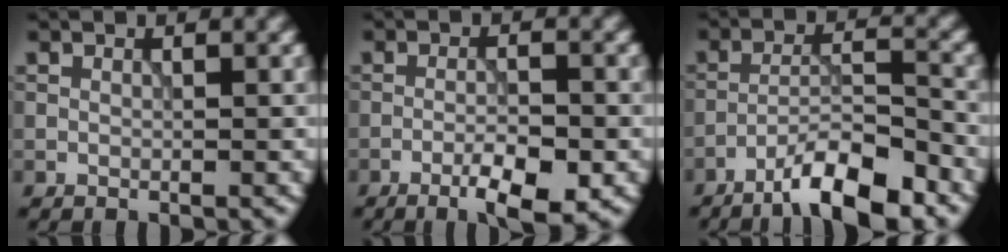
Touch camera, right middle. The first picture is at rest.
{"total": 4.3, "force": [-2.3, 0.9, 3.5], "torque": [-0.062, -0.002, -0.037]}
{"total": 7.0, "force": [-5.0, 1.3, 4.7], "torque": [-0.074, 0.008, -0.088]}